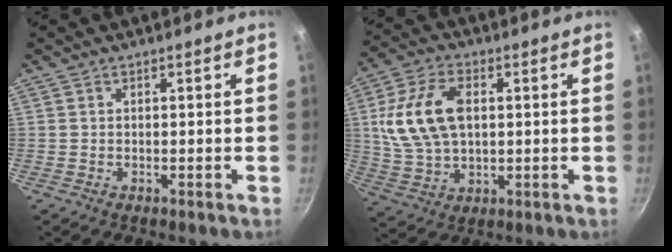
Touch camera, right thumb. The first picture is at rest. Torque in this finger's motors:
{"motor_torque": [-0.27, 1.28, 0.31, -0.17, 0.14]}